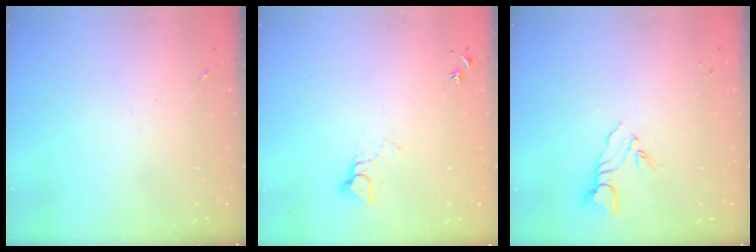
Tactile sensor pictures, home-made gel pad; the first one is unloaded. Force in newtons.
{"total": 5.1, "press": 5.1, "slide": 0.4}
{"total": 4.9, "press": 4.9, "slide": 0.1}